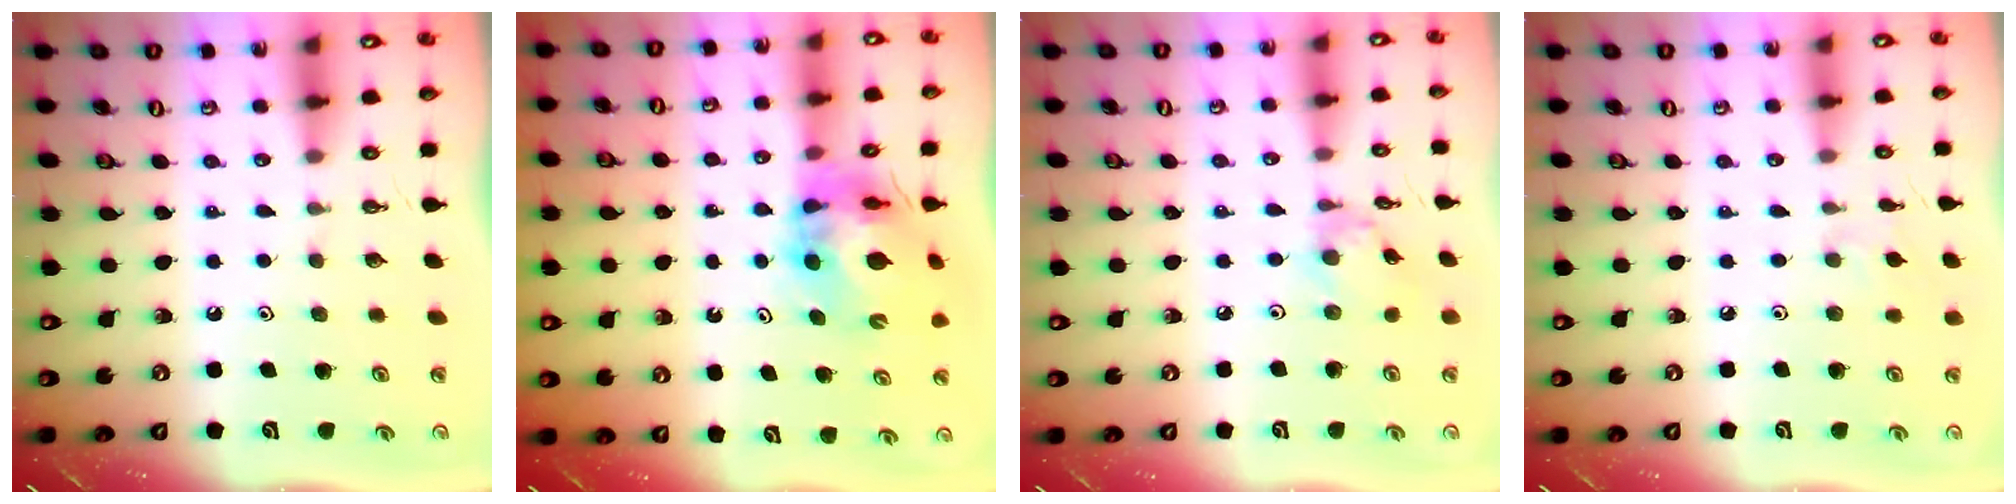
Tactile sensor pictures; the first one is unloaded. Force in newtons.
{"total": 13.3, "press": 13.2, "slide": 1.4}
{"total": 2.8, "press": 2.8, "slide": 0.1}
{"total": 2.9, "press": 2.9, "slide": 0.6}